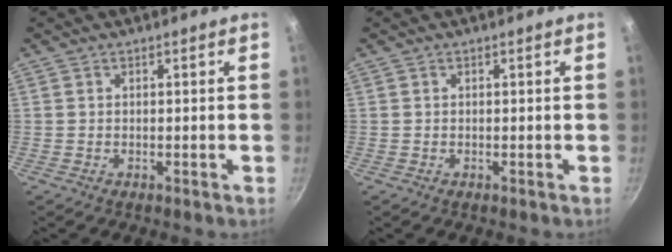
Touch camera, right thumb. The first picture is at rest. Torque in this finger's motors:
{"motor_torque": [-0.32, 0.27, -0.08, 0.03, 0.00]}